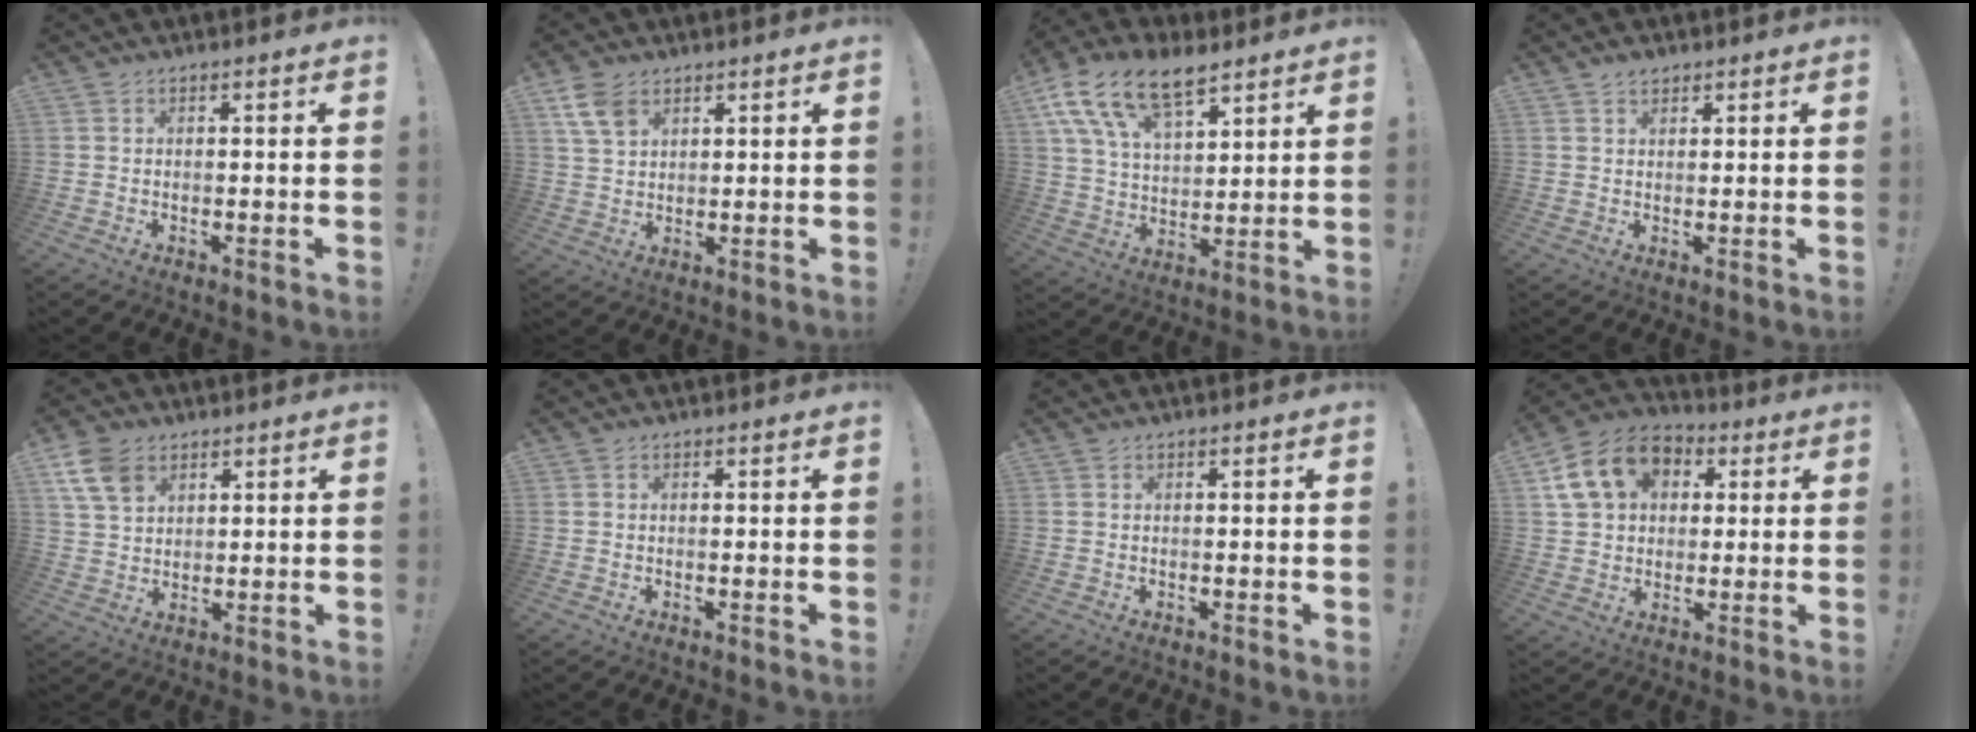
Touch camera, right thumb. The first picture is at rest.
{"total": 7.3, "force": [4.1, 4.6, 3.9], "torque": [-0.069, -0.010, 0.083]}
{"total": 17.6, "force": [10.9, 9.0, 10.4], "torque": [-0.191, -0.062, 0.199]}
{"total": 1.9, "force": [1.4, 1.0, 0.6], "torque": [-0.010, -0.005, 0.027]}
{"total": 9.8, "force": [5.2, 6.7, 5.0], "torque": [-0.093, -0.015, 0.103]}
{"total": 0.0}
{"total": 0.0}
{"total": 15.5, "force": [5.5, 11.9, 8.3], "torque": [-0.124, -0.002, 0.110]}